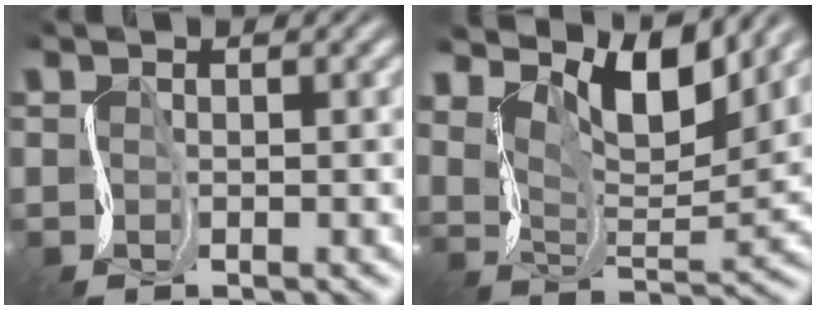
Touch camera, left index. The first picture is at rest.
{"total": 8.9, "force": [5.7, 3.1, 6.2], "torque": [-0.114, 0.002, 0.095]}